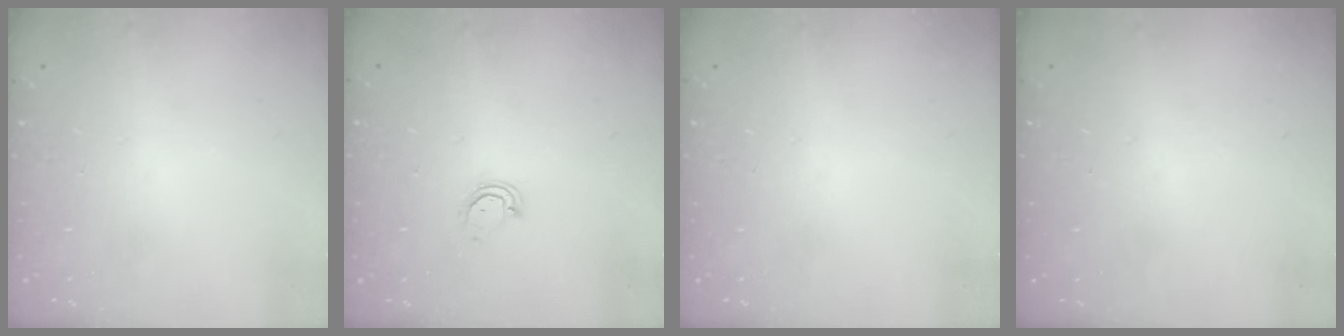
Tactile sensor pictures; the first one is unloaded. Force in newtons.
{"total": 3.4, "press": 3.3, "slide": 0.5}
{"total": 0.0}
{"total": 0.0}